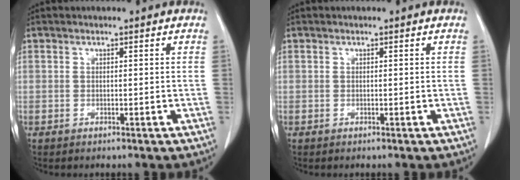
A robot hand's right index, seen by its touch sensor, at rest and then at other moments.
{"total": 0.0}